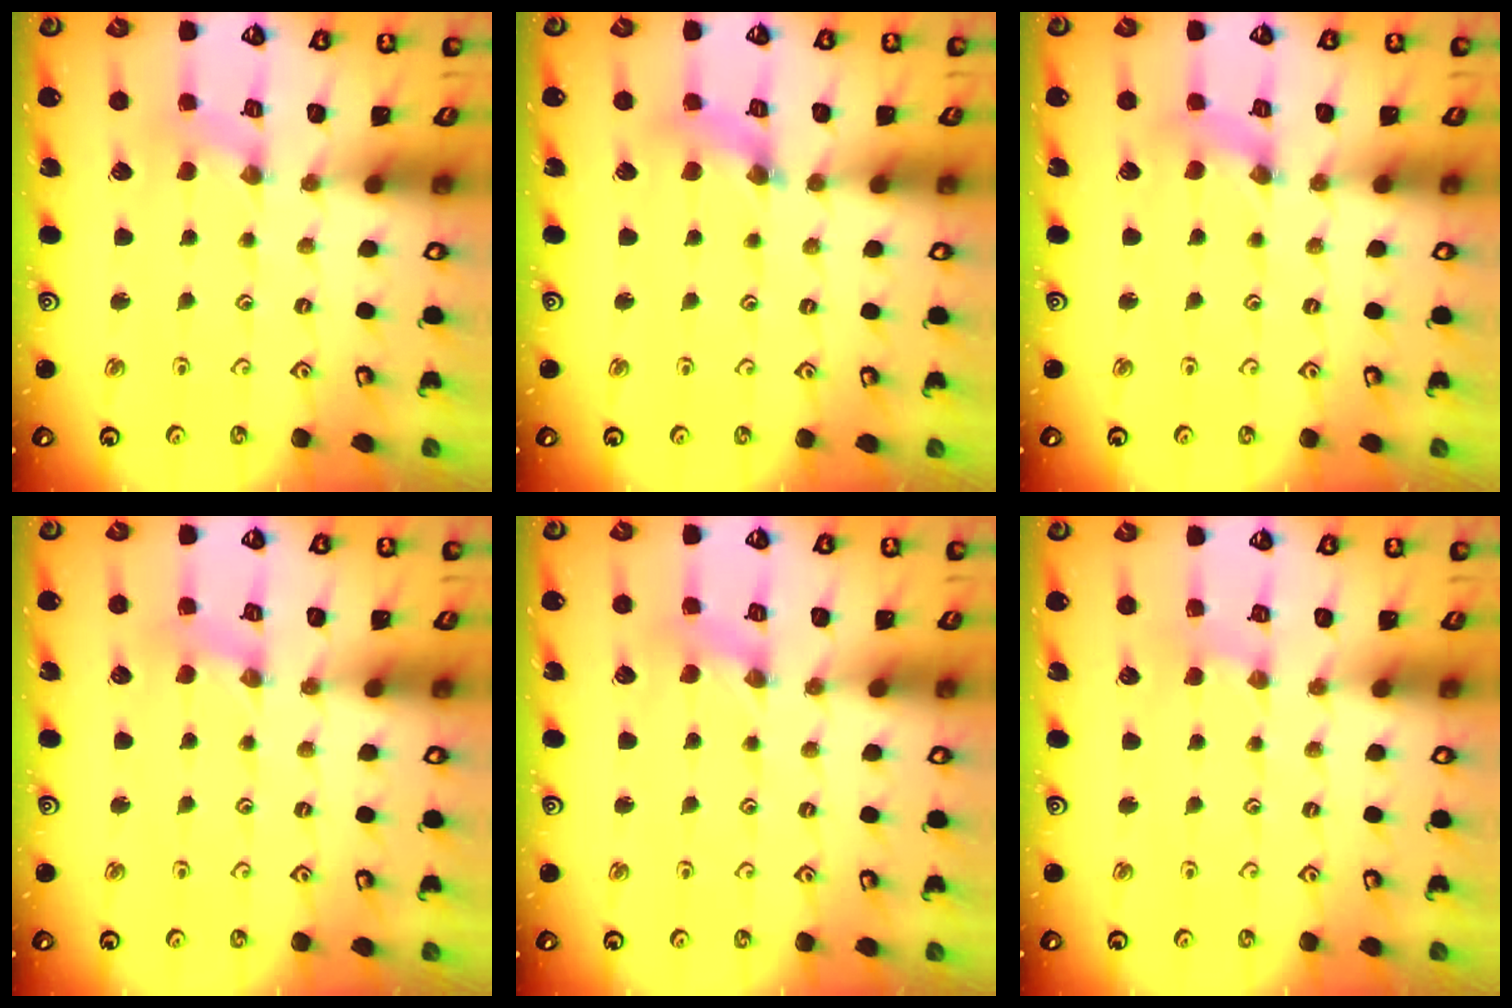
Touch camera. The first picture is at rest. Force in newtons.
{"total": 3.9, "press": 3.9, "slide": 0.4}
{"total": 0.8, "press": 0.7, "slide": 0.3}
{"total": 1.1, "press": 1.1, "slide": 0.2}
{"total": 0.8, "press": 0.8, "slide": 0.2}
{"total": 1.2, "press": 1.2, "slide": 0.3}